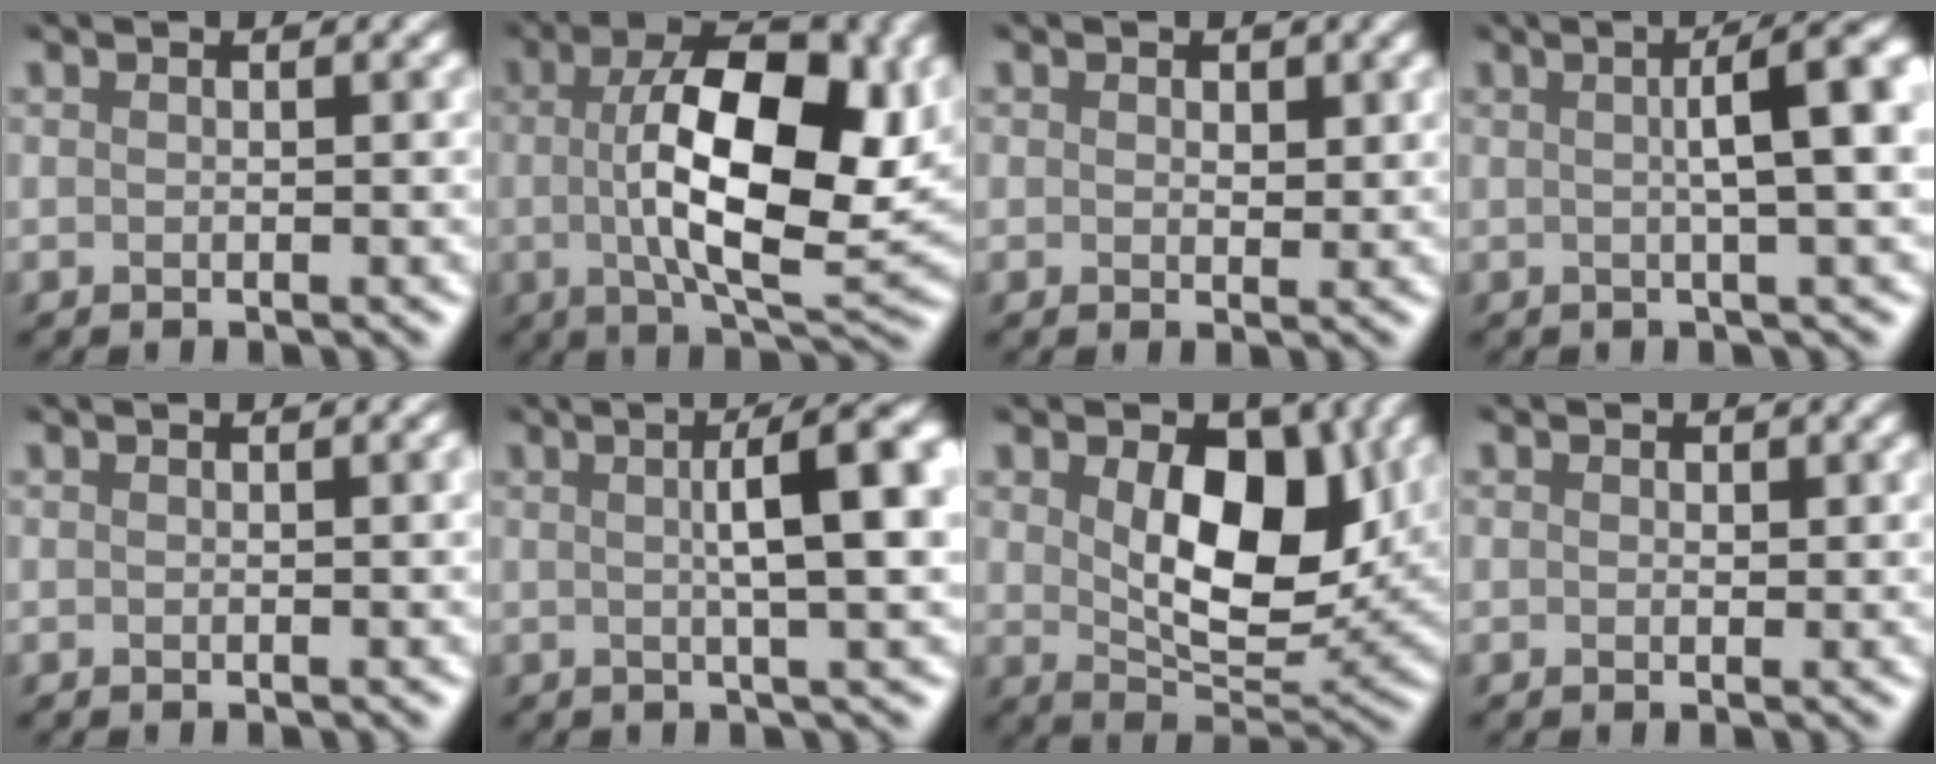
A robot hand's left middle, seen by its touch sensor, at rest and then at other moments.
{"total": 9.9, "force": [0.7, 3.4, 9.3], "torque": [-0.168, 0.005, 0.033]}
{"total": 1.0, "force": [0.0, -0.6, -0.9], "torque": [-0.005, 0.001, 0.021]}
{"total": 5.5, "force": [0.6, 0.6, 5.4], "torque": [-0.070, 0.021, 0.023]}
{"total": 1.0, "force": [0.2, 0.6, 0.8], "torque": [-0.002, 0.009, -0.008]}
{"total": 6.8, "force": [0.9, 0.8, 6.7], "torque": [-0.085, 0.023, 0.027]}
{"total": 7.1, "force": [1.6, 3.6, 5.9], "torque": [-0.125, -0.002, 0.051]}
{"total": 1.3, "force": [-0.2, -0.8, -1.0], "torque": [-0.003, -0.001, 0.018]}